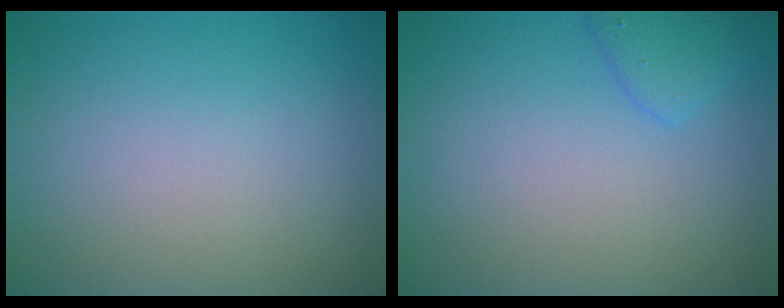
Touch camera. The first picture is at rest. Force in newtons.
{"total": 1.9, "press": 1.9, "slide": 0.1}